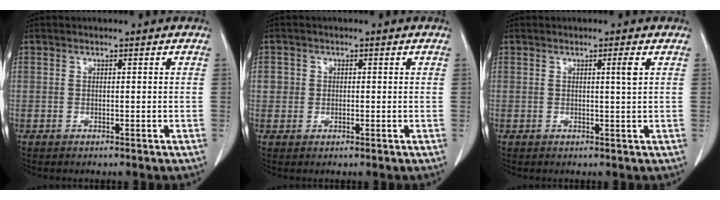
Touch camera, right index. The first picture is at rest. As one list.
[{"total": 2.0, "force": [0.2, 2.0, 0.4], "torque": [0.004, 0.006, 0.003]}, {"total": 1.6, "force": [0.6, -0.4, 1.5], "torque": [-0.025, -0.003, 0.010]}]